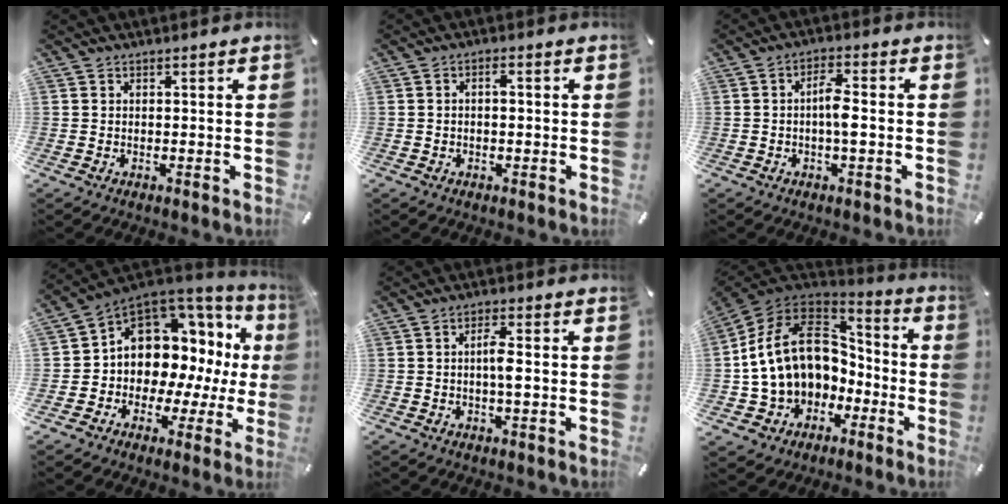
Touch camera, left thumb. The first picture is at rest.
{"total": 1.7, "force": [-0.2, 0.9, 1.4], "torque": [-0.027, 0.005, -0.006]}
{"total": 5.1, "force": [-0.7, 1.6, 4.8], "torque": [-0.086, 0.010, -0.014]}
{"total": 11.0, "force": [3.3, 9.2, 5.1], "torque": [-0.083, -0.046, 0.065]}
{"total": 4.0, "force": [-0.4, 1.0, 3.9], "torque": [-0.073, 0.003, -0.009]}
{"total": 18.1, "force": [1.3, 14.7, 10.6], "torque": [-0.216, 0.001, 0.030]}